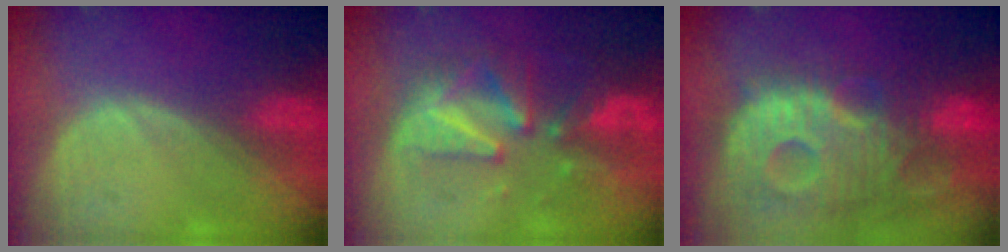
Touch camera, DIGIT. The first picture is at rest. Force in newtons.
{"total": 9.3, "press": 8.5, "slide": 3.7}
{"total": 13.9, "press": 12.0, "slide": 7.1}